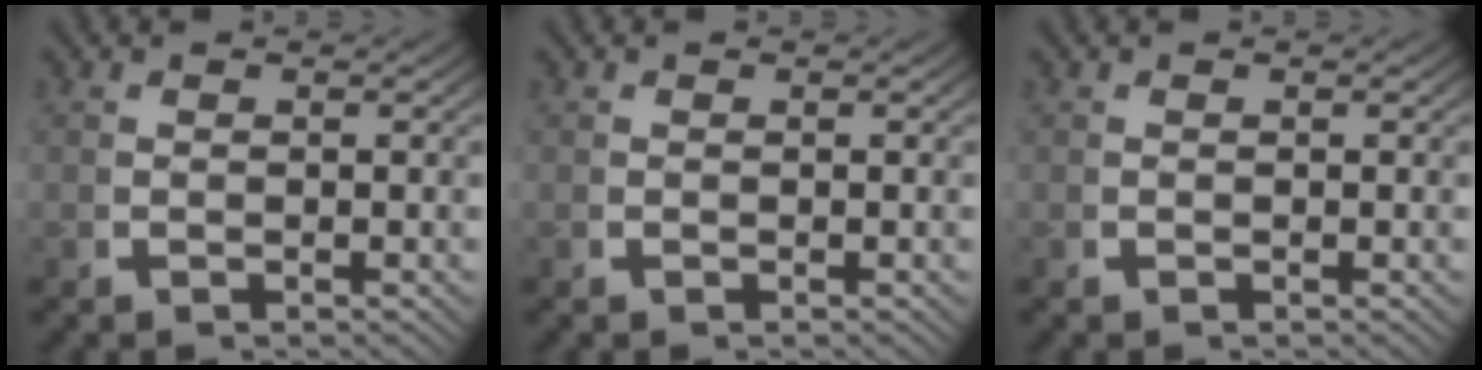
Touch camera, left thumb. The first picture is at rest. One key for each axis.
{"total": 0.0}
{"total": 0.0}